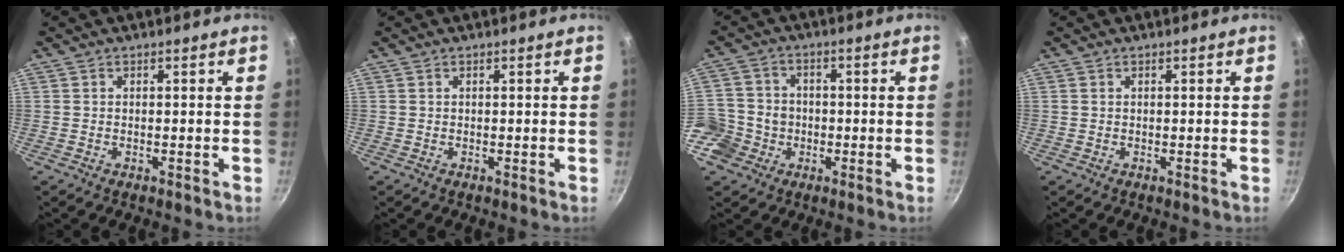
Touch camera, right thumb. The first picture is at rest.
{"total": 0.0}
{"total": 10.5, "force": [-3.4, 9.3, 3.5], "torque": [-0.051, 0.034, -0.072]}
{"total": 0.0}